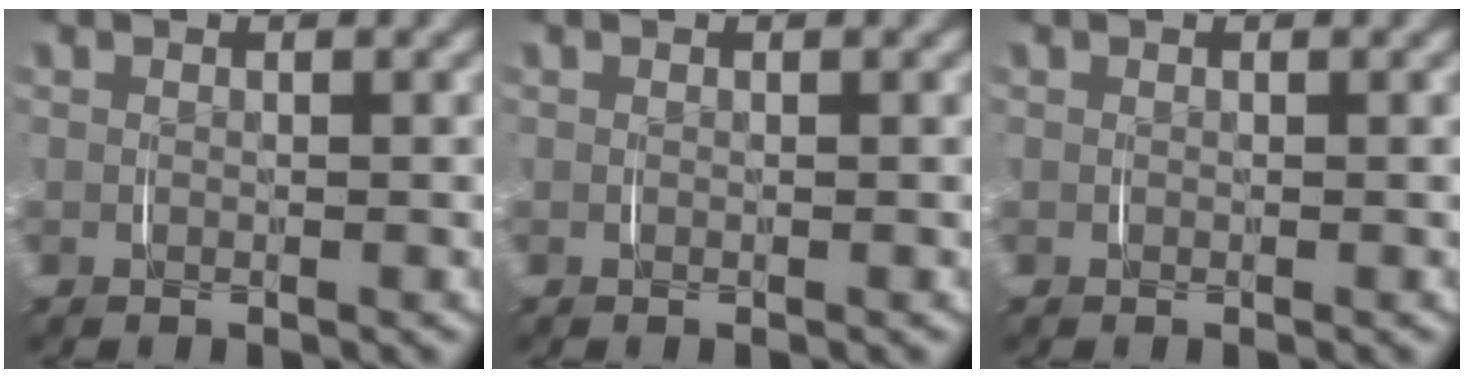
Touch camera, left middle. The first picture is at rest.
{"total": 0.0}
{"total": 0.0}